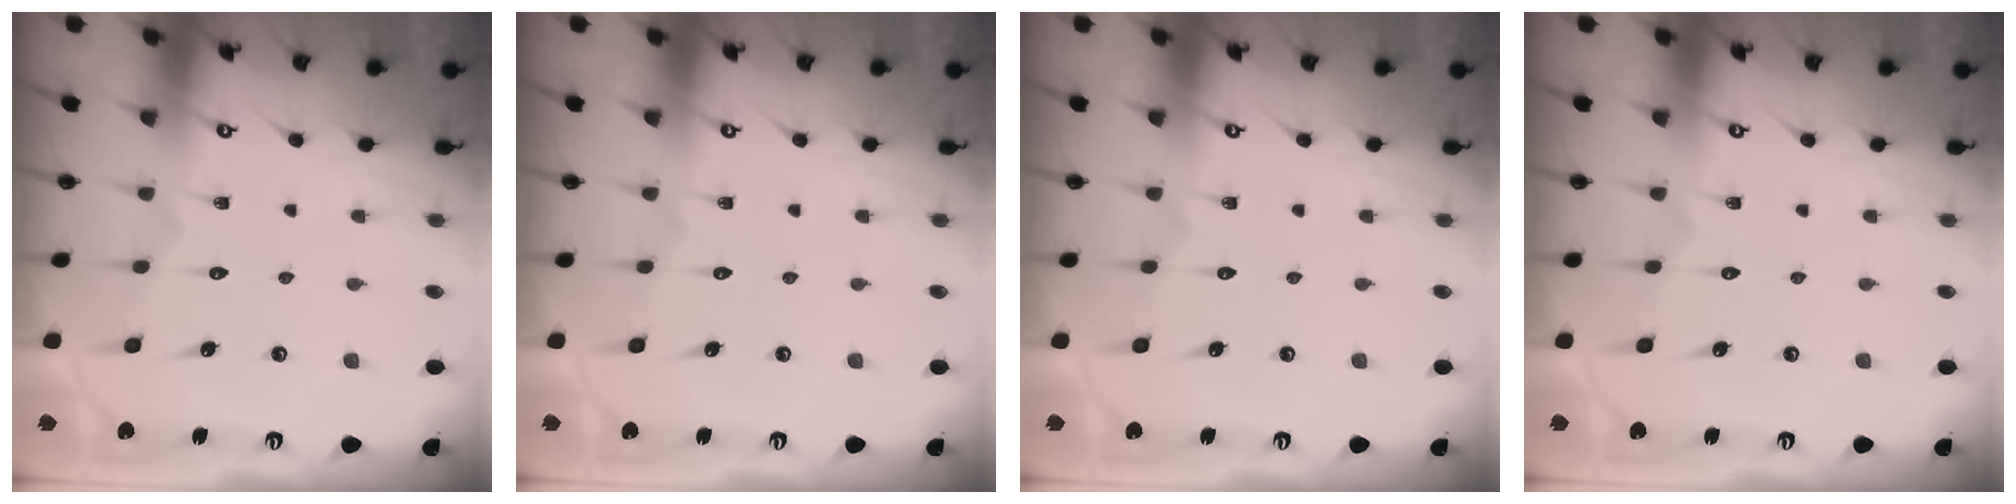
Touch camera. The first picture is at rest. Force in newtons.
{"total": 0.0}
{"total": 0.0}
{"total": 0.0}